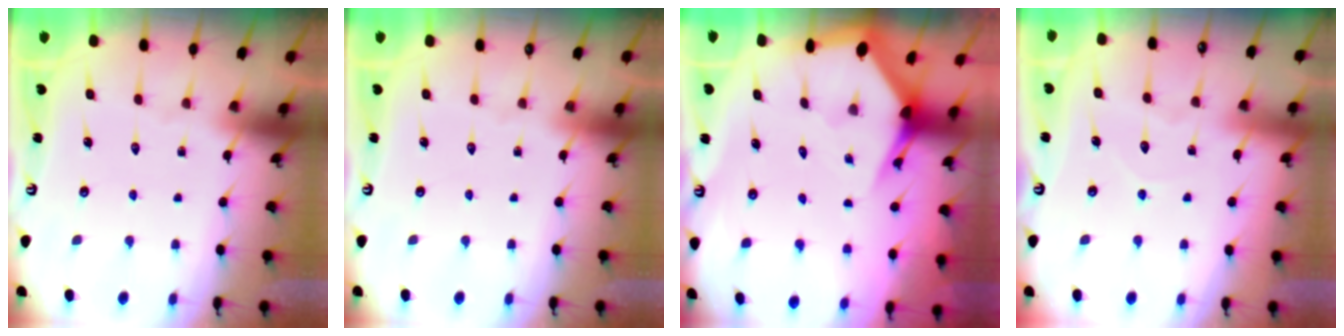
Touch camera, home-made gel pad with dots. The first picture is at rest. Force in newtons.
{"total": 0.0}
{"total": 3.7, "press": 3.6, "slide": 0.3}
{"total": 5.1, "press": 5.1, "slide": 0.5}